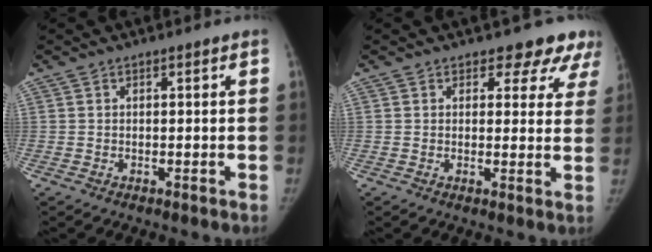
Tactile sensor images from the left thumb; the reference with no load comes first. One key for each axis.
{"total": 7.5, "fx": 6.1, "fy": 4.1, "fz": 1.5, "tx": 0.032, "ty": -0.025, "tz": 0.047}